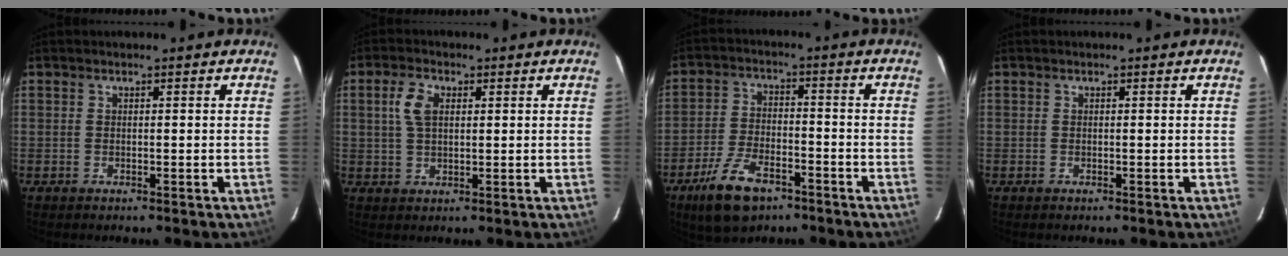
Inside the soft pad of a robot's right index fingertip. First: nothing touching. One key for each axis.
{"total": 4.8, "fx": 1.3, "fy": 2.8, "fz": 3.6, "tx": -0.072, "ty": 0.010, "tz": 0.027}
{"total": 11.0, "fx": -7.1, "fy": 5.1, "fz": 6.7, "tx": -0.156, "ty": -0.010, "tz": -0.128}
{"total": 0.0}